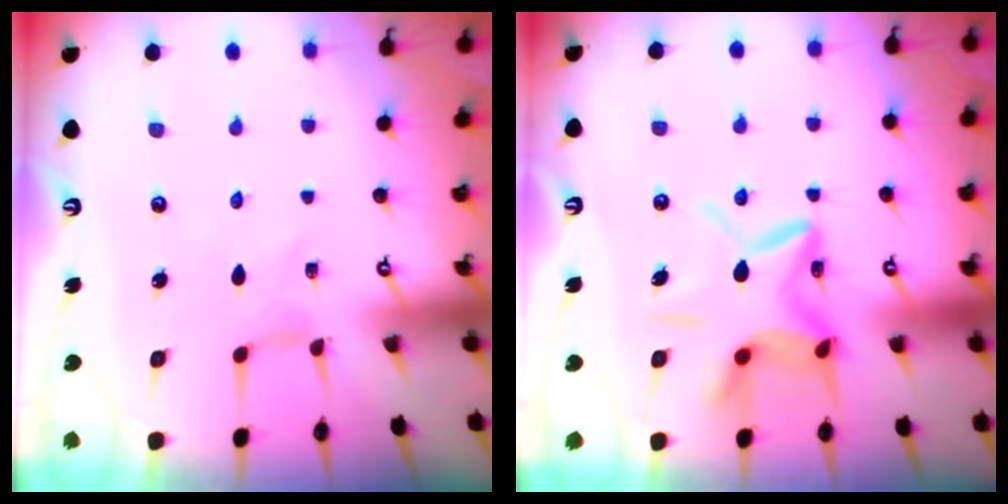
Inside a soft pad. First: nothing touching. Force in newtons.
{"total": 14.1, "press": 14.1, "slide": 1.1}